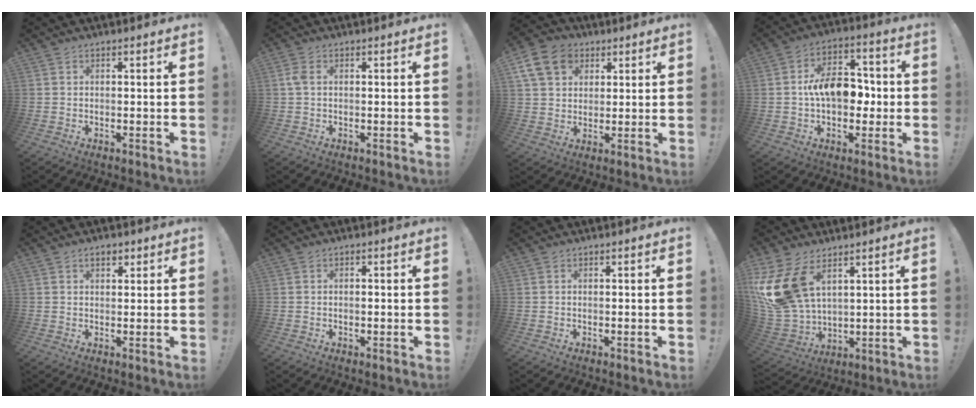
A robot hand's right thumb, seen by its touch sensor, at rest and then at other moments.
{"total": 2.2, "force": [0.2, 1.2, 1.8], "torque": [-0.026, 0.003, 0.002]}
{"total": 12.8, "force": [5.5, 9.9, 6.0], "torque": [-0.090, -0.018, 0.112]}
{"total": 13.5, "force": [-0.1, 8.6, 10.5], "torque": [-0.169, 0.012, -0.003]}
{"total": 3.3, "force": [1.7, 1.8, 2.1], "torque": [-0.022, -0.003, 0.026]}
{"total": 0.5, "force": [-0.4, 0.2, 0.3], "torque": [0.000, -0.001, -0.008]}
{"total": 0.0}
{"total": 18.9, "force": [7.0, 11.9, 12.9], "torque": [-0.259, -0.041, 0.138]}